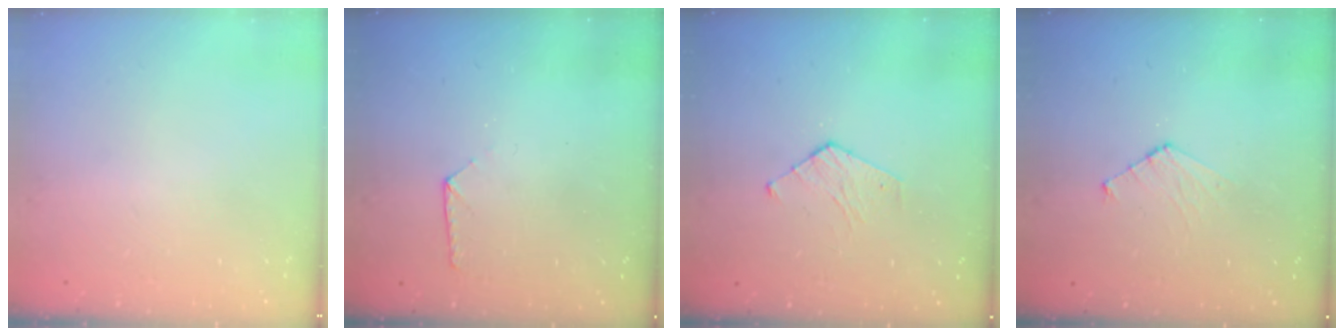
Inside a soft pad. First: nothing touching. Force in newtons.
{"total": 6.0, "press": 6.0, "slide": 0.5}
{"total": 2.8, "press": 2.7, "slide": 0.3}
{"total": 4.8, "press": 4.7, "slide": 0.6}